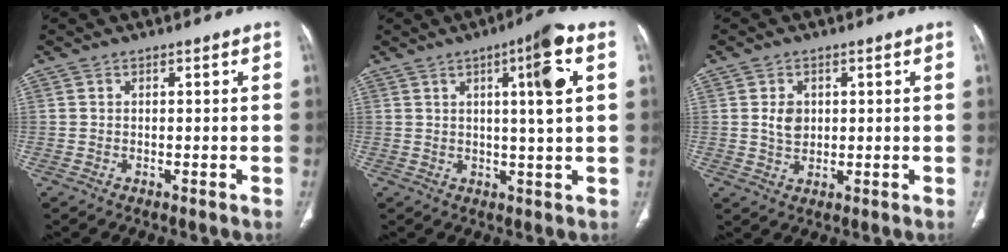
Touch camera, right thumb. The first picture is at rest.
{"total": 9.7, "force": [2.7, 1.1, 9.2], "torque": [-0.140, 0.002, 0.038]}
{"total": 3.9, "force": [0.7, 3.0, 2.4], "torque": [-0.029, -0.005, 0.017]}